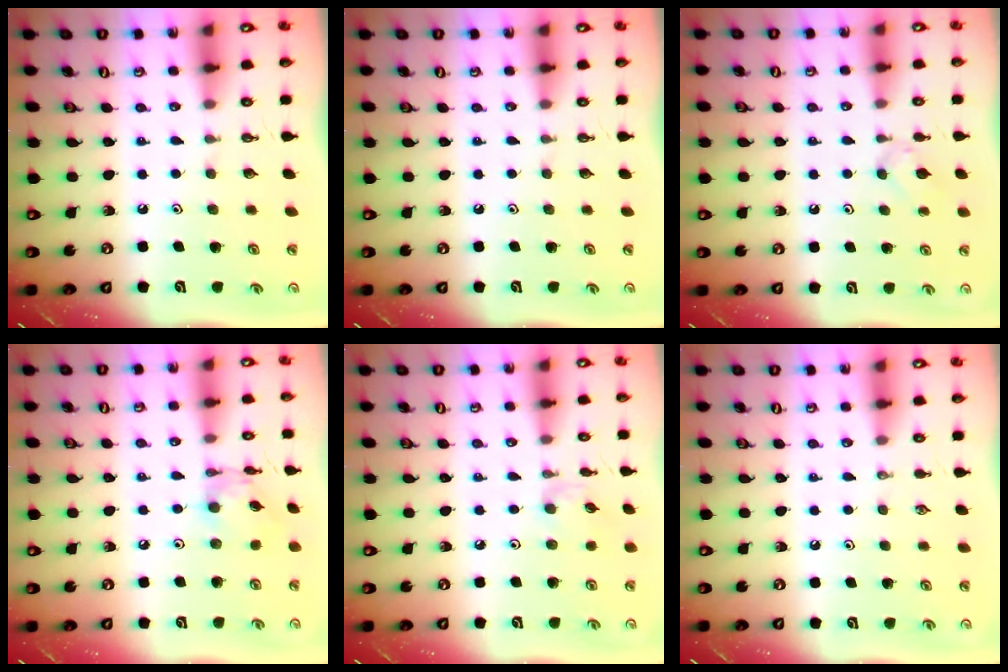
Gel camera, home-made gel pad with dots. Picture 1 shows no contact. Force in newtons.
{"total": 0.0}
{"total": 2.9, "press": 2.8, "slide": 0.6}
{"total": 6.2, "press": 6.2, "slide": 0.3}
{"total": 1.3, "press": 1.2, "slide": 0.4}
{"total": 0.0}